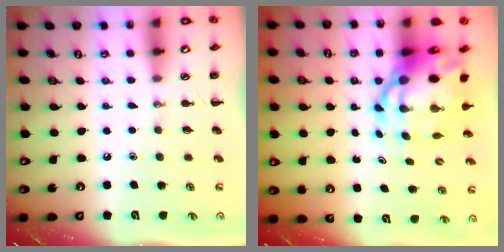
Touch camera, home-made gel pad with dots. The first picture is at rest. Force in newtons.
{"total": 11.5, "press": 11.1, "slide": 2.9}